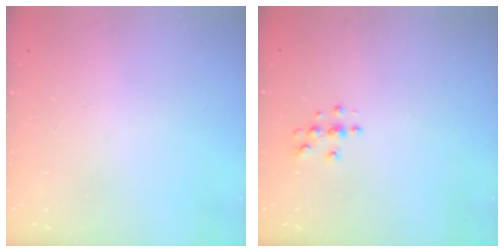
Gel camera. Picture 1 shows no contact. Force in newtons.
{"total": 3.8, "press": 3.8, "slide": 0.4}